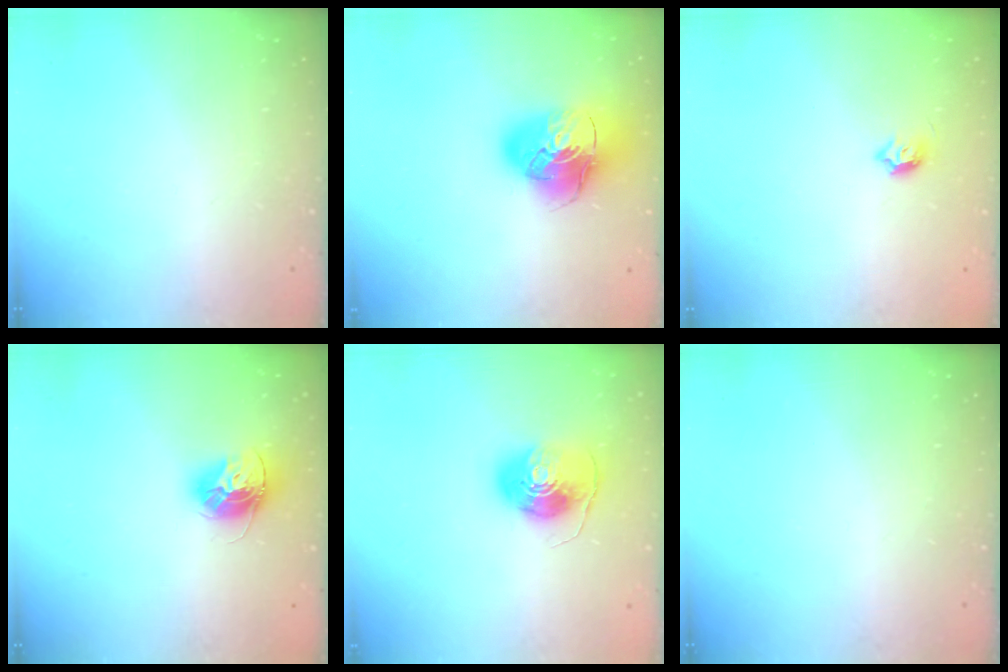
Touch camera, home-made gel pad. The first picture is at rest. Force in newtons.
{"total": 17.4, "press": 17.2, "slide": 2.7}
{"total": 5.5, "press": 5.4, "slide": 0.9}
{"total": 12.1, "press": 12.1, "slide": 0.5}
{"total": 8.8, "press": 8.7, "slide": 1.0}
{"total": 0.0}